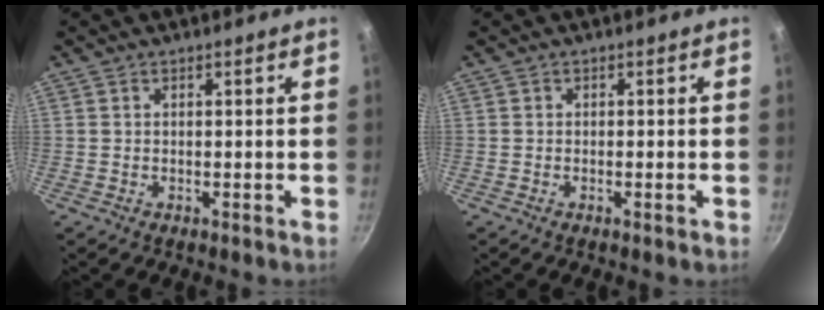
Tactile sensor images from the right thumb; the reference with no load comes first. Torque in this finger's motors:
{"motor_torque": [-0.16, -0.27, 0.05, 0.61, 0.00]}